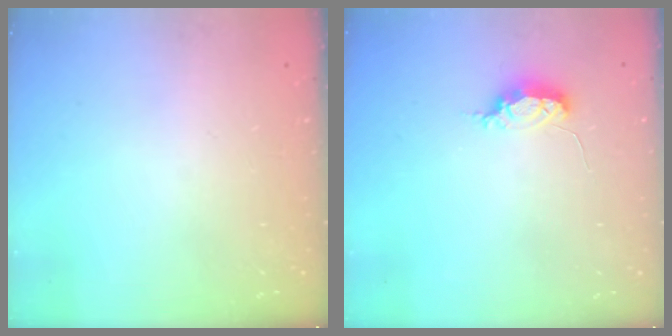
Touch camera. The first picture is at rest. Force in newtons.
{"total": 4.3, "press": 4.2, "slide": 0.9}